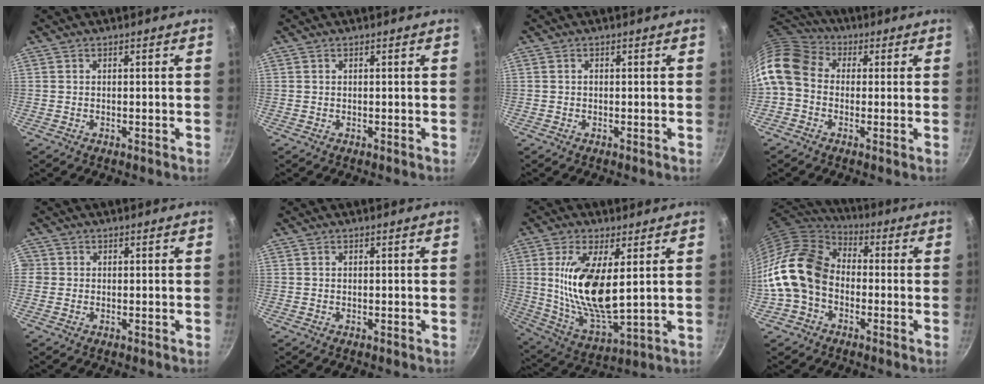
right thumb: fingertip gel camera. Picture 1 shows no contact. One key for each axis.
{"total": 0.0}
{"total": 0.0}
{"total": 13.2, "fx": 0.5, "fy": 10.5, "fz": 7.9, "tx": -0.151, "ty": 0.035, "tz": -0.012}
{"total": 1.5, "fx": -0.1, "fy": 1.5, "fz": 0.2, "tx": 0.007, "ty": 0.003, "tz": -0.005}
{"total": 0.0}
{"total": 16.1, "fx": 3.1, "fy": 6.2, "fz": 14.5, "tx": -0.280, "ty": -0.029, "tz": 0.064}
{"total": 15.1, "fx": -2.7, "fy": 11.3, "fz": 9.7, "tx": -0.157, "ty": 0.042, "tz": -0.070}